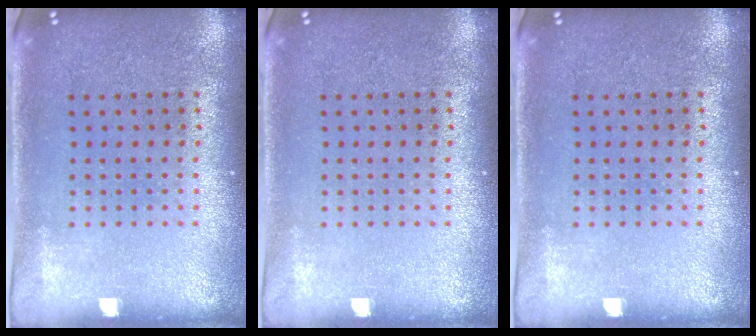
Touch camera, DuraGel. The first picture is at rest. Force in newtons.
{"total": 0.0}
{"total": 0.0}